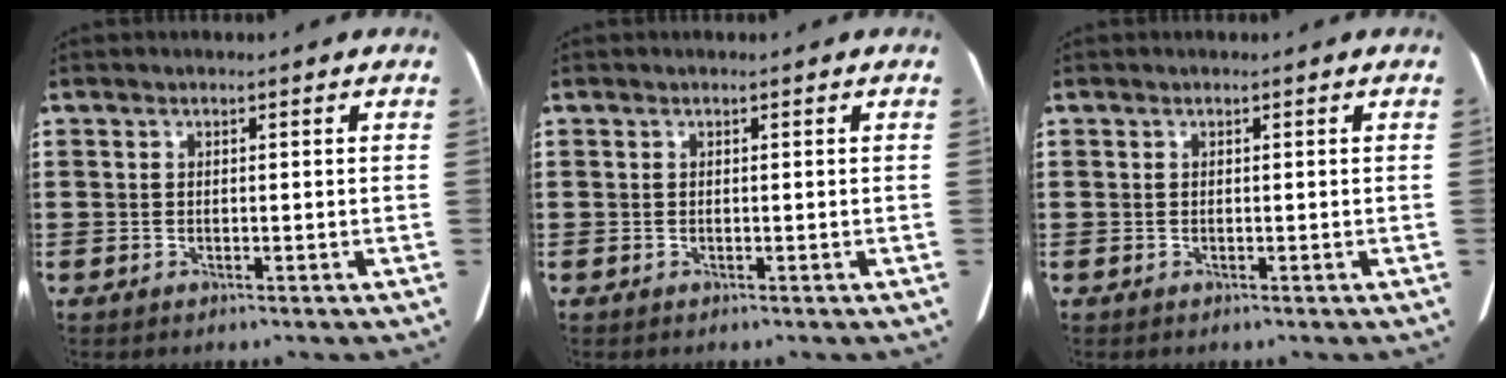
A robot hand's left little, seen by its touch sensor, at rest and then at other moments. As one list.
[{"total": 0.0}, {"total": 0.0}]